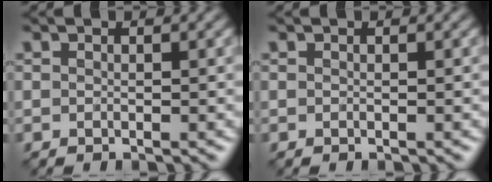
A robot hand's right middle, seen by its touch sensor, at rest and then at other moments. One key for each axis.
{"total": 0.0}